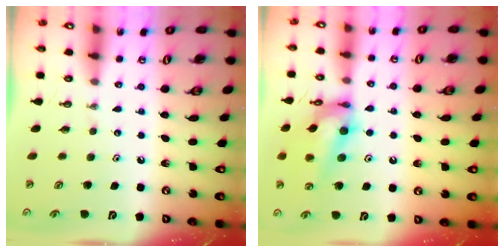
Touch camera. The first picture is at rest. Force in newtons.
{"total": 15.5, "press": 15.4, "slide": 1.1}